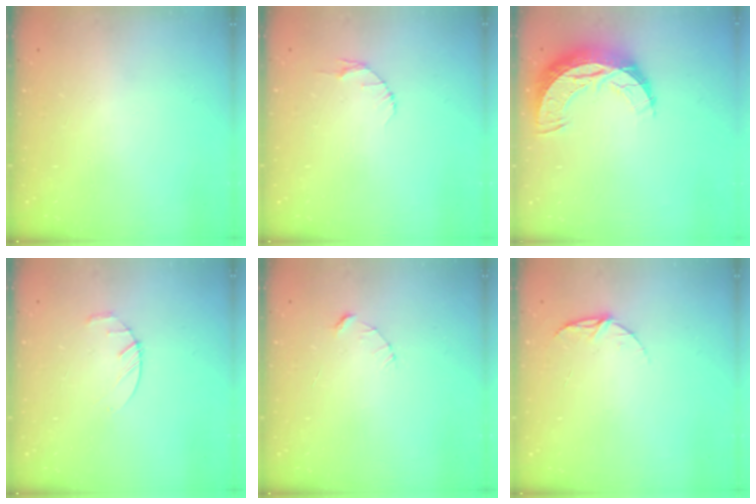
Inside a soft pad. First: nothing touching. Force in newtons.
{"total": 4.0, "press": 4.0, "slide": 0.6}
{"total": 11.1, "press": 11.1, "slide": 0.7}
{"total": 3.2, "press": 3.2, "slide": 0.5}
{"total": 2.4, "press": 2.4, "slide": 0.2}
{"total": 5.6, "press": 5.6, "slide": 0.5}